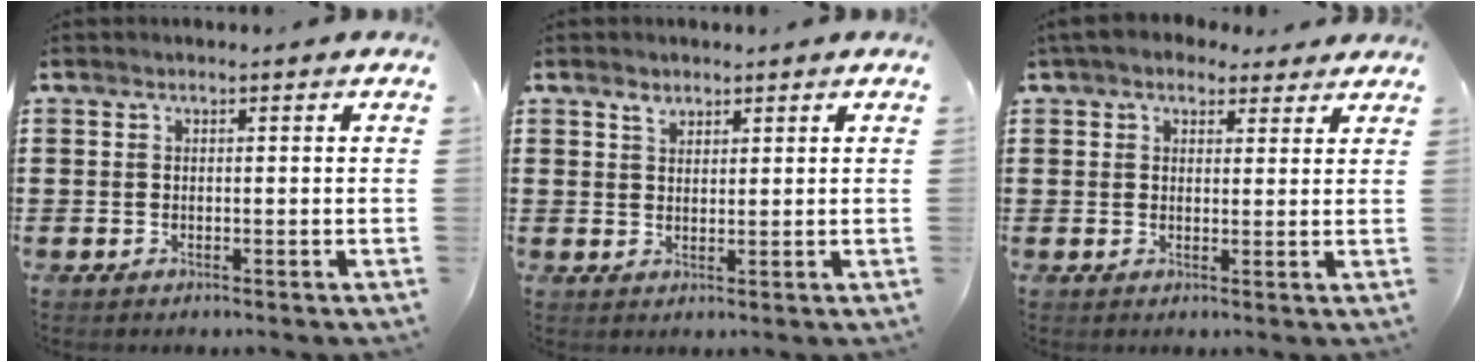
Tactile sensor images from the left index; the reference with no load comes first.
{"total": 1.7, "force": [1.3, 0.9, 0.6], "torque": [-0.006, -0.002, 0.024]}
{"total": 4.1, "force": [3.2, 2.1, 1.4], "torque": [-0.039, 0.003, 0.061]}